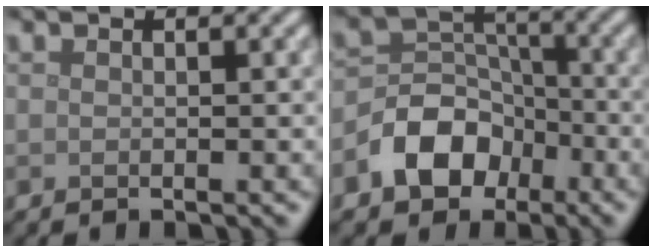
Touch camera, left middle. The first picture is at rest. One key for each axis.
{"total": 6.0, "fx": -3.1, "fy": 4.4, "fz": 2.7, "tx": -0.039, "ty": 0.001, "tz": -0.063}